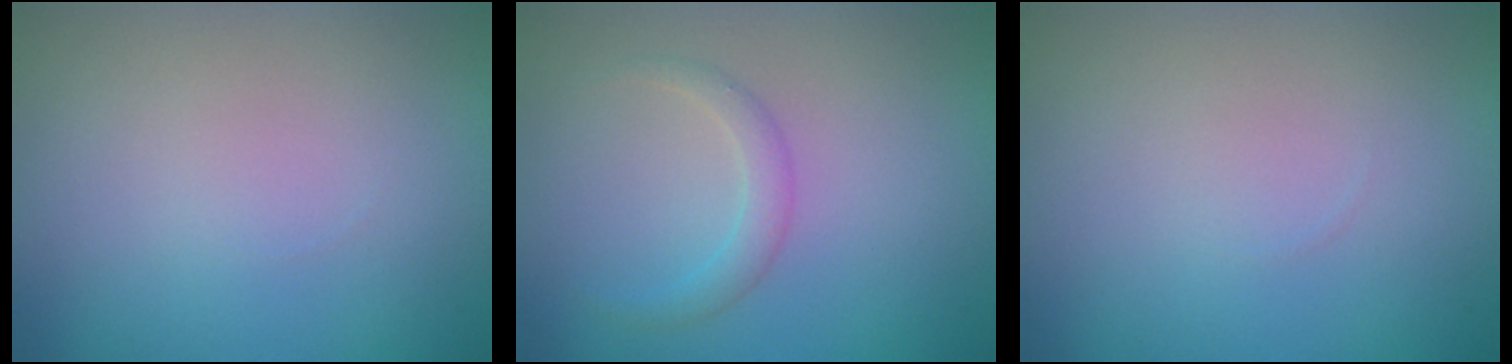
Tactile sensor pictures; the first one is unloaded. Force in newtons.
{"total": 1.5, "press": 1.5, "slide": 0.1}
{"total": 0.0}